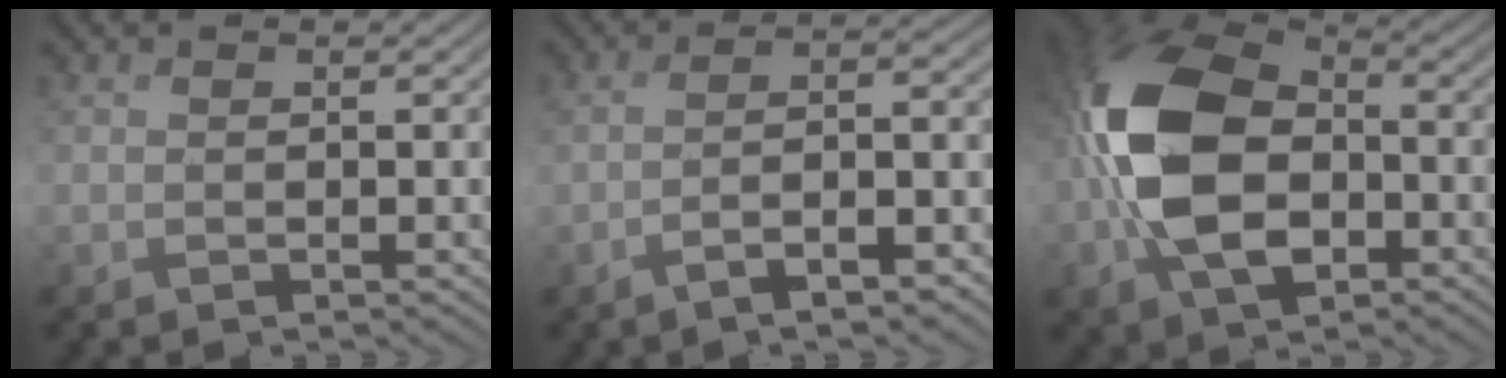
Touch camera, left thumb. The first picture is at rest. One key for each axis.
{"total": 7.3, "fx": -4.1, "fy": 1.7, "fz": 5.9, "tx": -0.092, "ty": 0.009, "tz": -0.070}
{"total": 14.8, "fx": -2.2, "fy": 9.4, "fz": 11.2, "tx": -0.270, "ty": -0.008, "tz": -0.057}